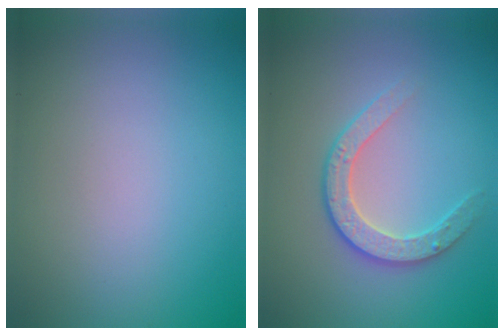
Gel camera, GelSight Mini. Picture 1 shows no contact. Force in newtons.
{"total": 3.0, "press": 2.8, "slide": 1.0}